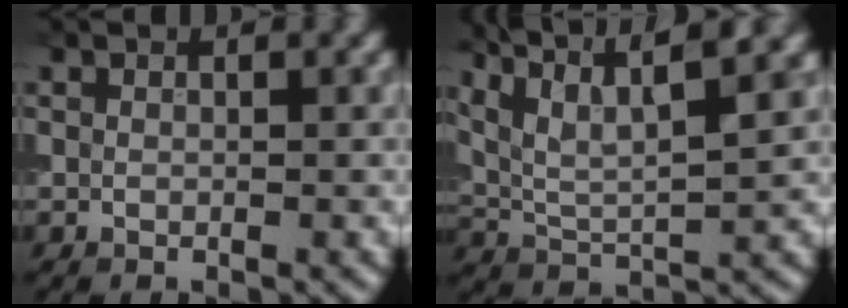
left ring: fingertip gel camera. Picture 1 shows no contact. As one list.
[{"total": 9.1, "force": [6.0, 2.2, 6.5], "torque": [-0.127, 0.025, 0.079]}]